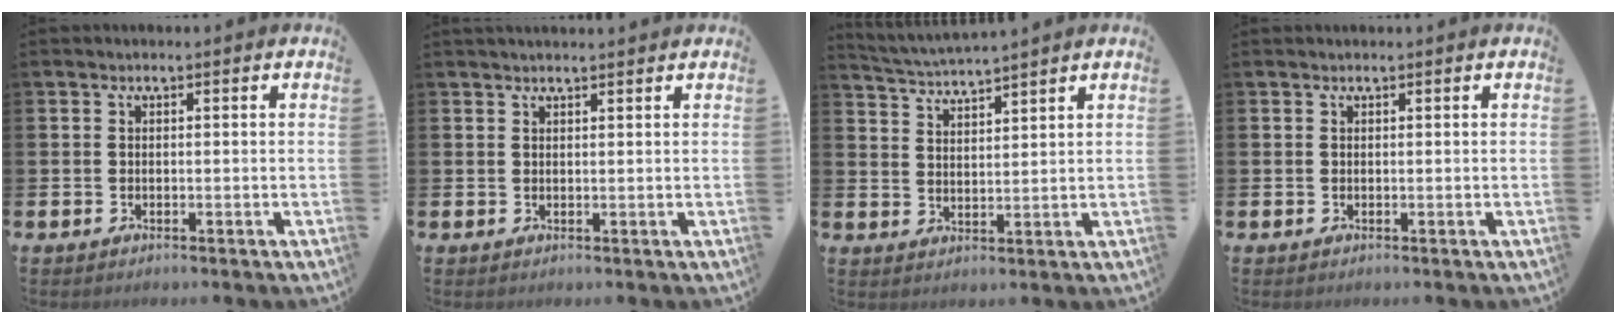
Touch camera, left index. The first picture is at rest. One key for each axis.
{"total": 1.2, "fx": 1.2, "fy": 0.0, "fz": 0.3, "tx": 0.004, "ty": -0.006, "tz": 0.020}
{"total": 3.7, "fx": 3.6, "fy": -0.4, "fz": 0.0, "tx": -0.017, "ty": -0.022, "tz": 0.064}
{"total": 0.0}